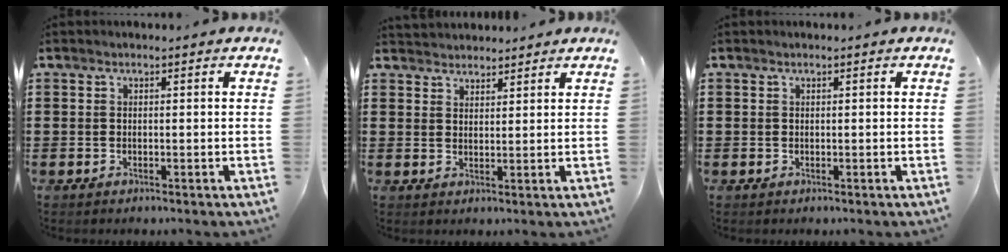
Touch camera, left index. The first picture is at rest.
{"total": 2.4, "force": [2.3, 0.4, -0.4], "torque": [0.002, -0.002, 0.046]}
{"total": 0.6, "force": [0.0, 0.5, 0.1], "torque": [-0.003, 0.004, -0.001]}